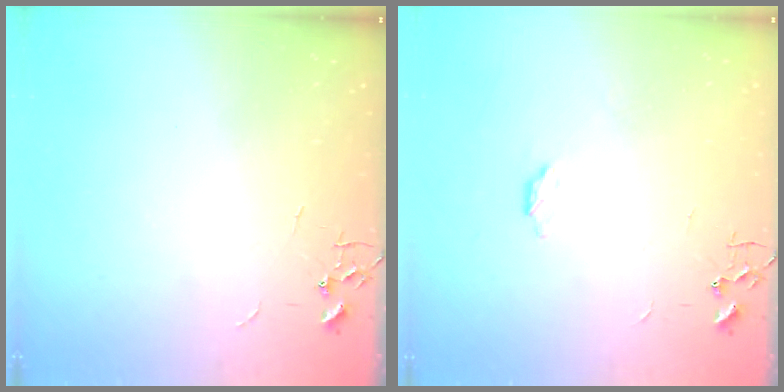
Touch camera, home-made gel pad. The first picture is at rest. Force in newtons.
{"total": 2.8, "press": 2.8, "slide": 0.5}